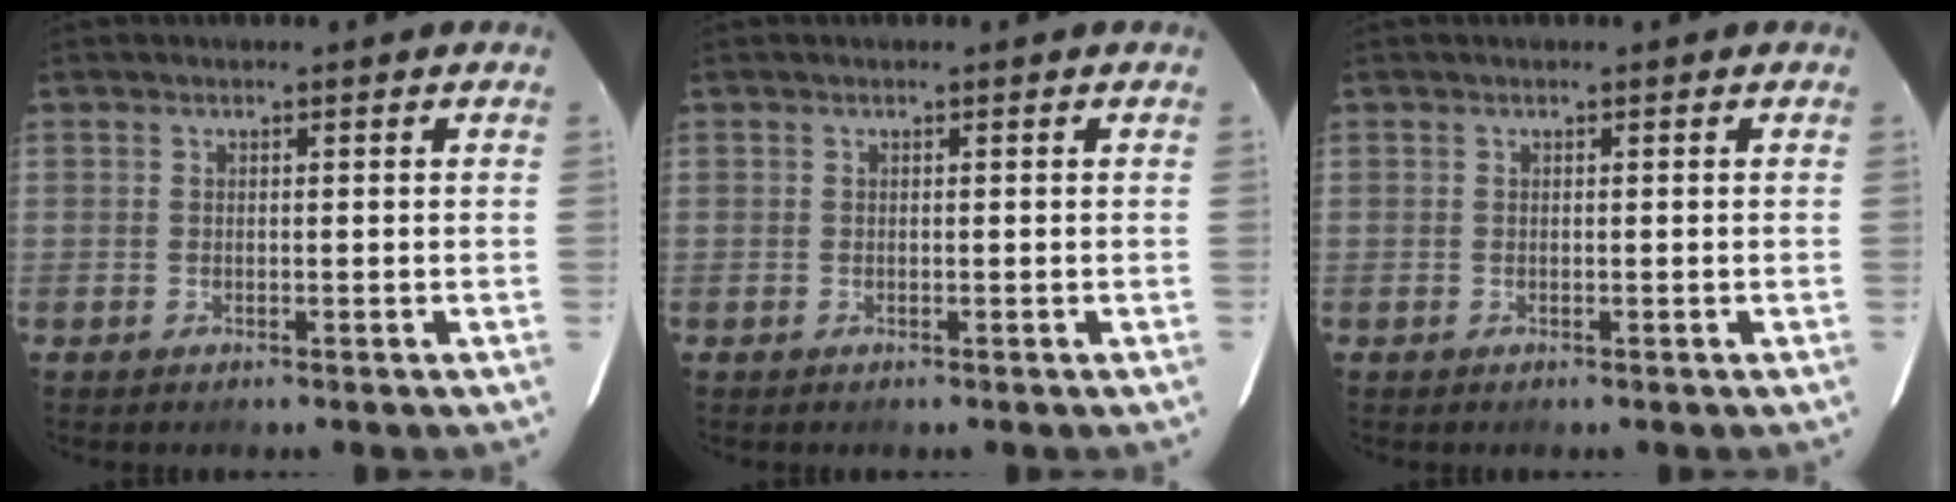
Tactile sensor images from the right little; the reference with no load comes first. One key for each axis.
{"total": 0.0}
{"total": 0.0}